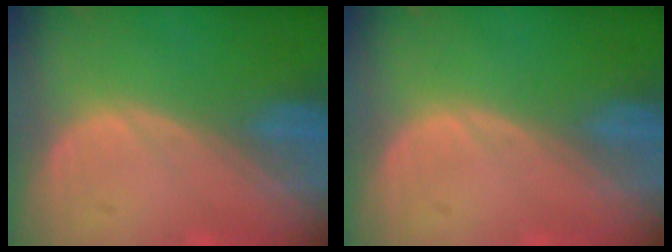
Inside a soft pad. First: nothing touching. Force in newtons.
{"total": 0.0}